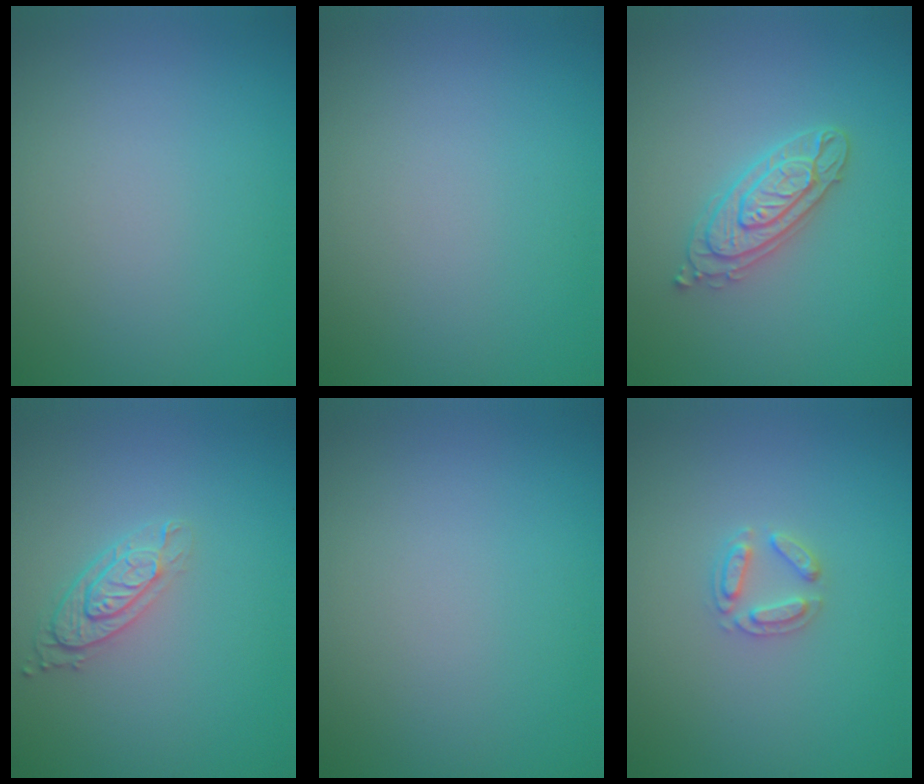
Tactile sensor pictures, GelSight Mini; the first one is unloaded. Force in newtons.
{"total": 0.0}
{"total": 3.0, "press": 2.9, "slide": 0.6}
{"total": 3.2, "press": 2.3, "slide": 2.2}
{"total": 0.0}
{"total": 1.9, "press": 1.9, "slide": 0.3}